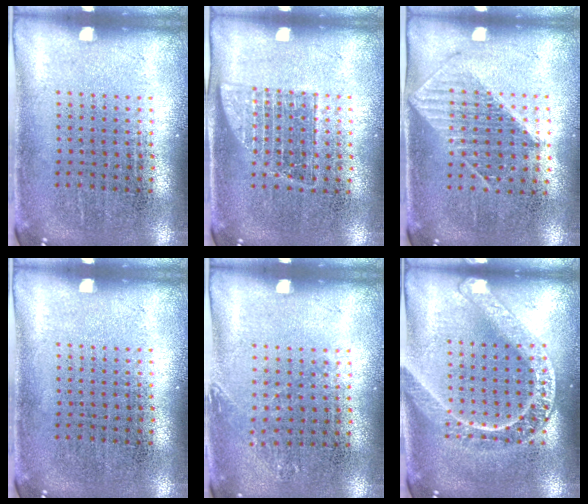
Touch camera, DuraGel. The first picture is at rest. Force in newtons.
{"total": 1.2, "press": 1.1, "slide": 0.6}
{"total": 1.0, "press": 0.9, "slide": 0.3}
{"total": 0.0}
{"total": 0.8, "press": 0.8, "slide": 0.1}
{"total": 3.2, "press": 3.1, "slide": 0.4}